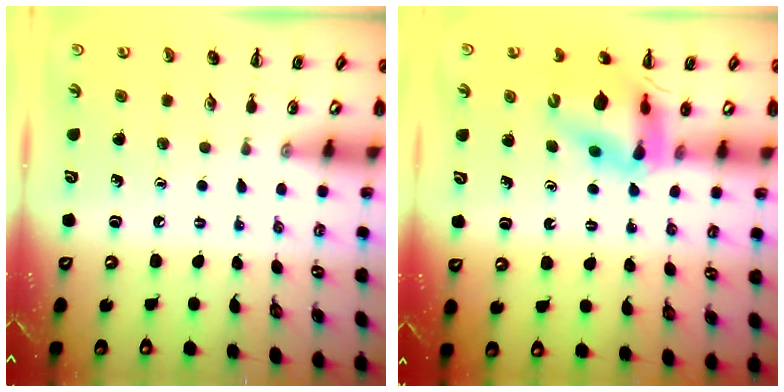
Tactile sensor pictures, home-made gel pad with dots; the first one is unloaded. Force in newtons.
{"total": 10.5, "press": 10.0, "slide": 3.1}